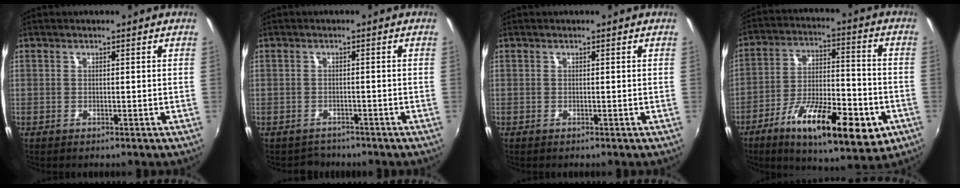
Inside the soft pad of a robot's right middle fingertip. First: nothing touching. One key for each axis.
{"total": 2.5, "fx": -2.0, "fy": 1.4, "fz": -0.5, "tx": 0.000, "ty": 0.006, "tz": -0.033}
{"total": 0.0}
{"total": 19.8, "fx": -9.7, "fy": 6.4, "fz": 16.0, "tx": -0.278, "ty": -0.026, "tz": -0.147}